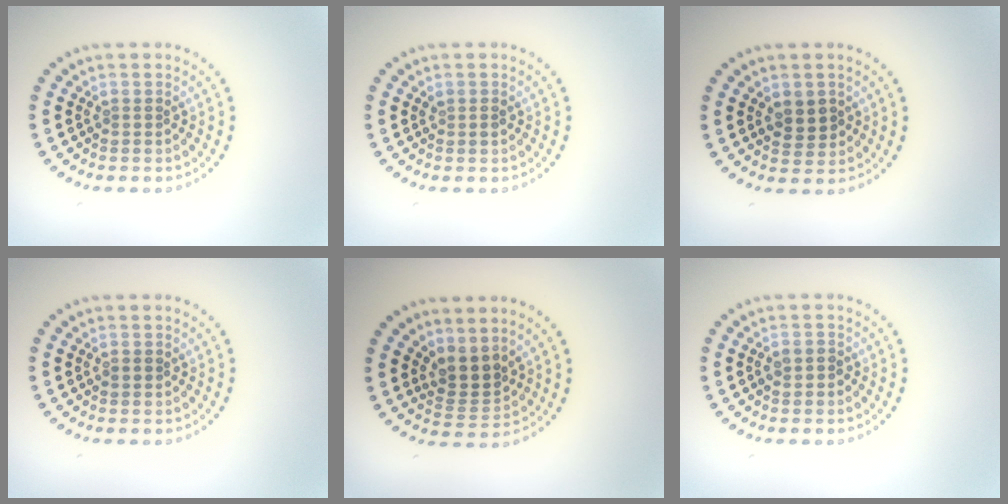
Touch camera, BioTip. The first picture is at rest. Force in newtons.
{"total": 0.7, "press": 0.7, "slide": 0.2}
{"total": 2.4, "press": 2.3, "slide": 0.5}
{"total": 0.9, "press": 0.9, "slide": 0.1}
{"total": 2.9, "press": 2.2, "slide": 1.9}
{"total": 1.4, "press": 1.3, "slide": 0.5}